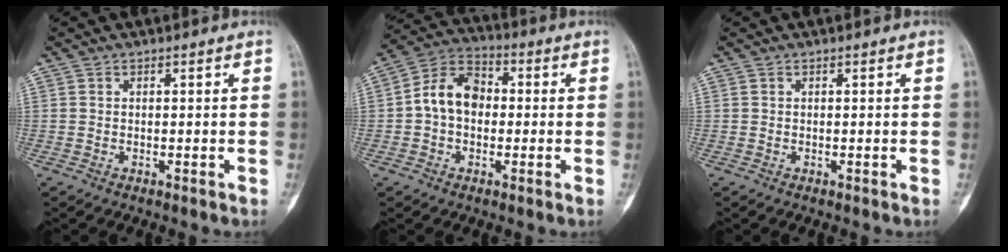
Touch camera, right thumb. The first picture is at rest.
{"total": 9.9, "force": [-0.1, 7.3, 6.7], "torque": [-0.107, 0.032, -0.015]}
{"total": 0.0}